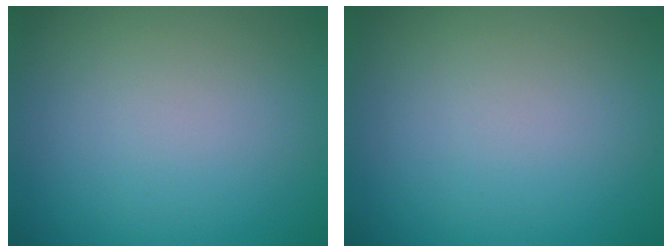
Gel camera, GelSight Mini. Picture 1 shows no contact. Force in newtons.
{"total": 0.0}